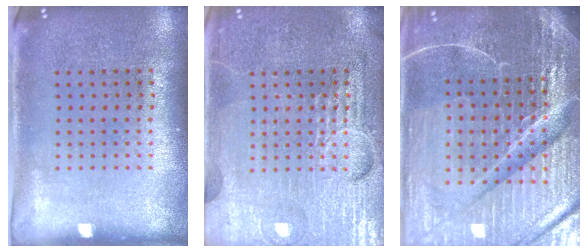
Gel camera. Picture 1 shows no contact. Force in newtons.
{"total": 6.5, "press": 6.5, "slide": 0.8}
{"total": 6.8, "press": 6.0, "slide": 3.3}